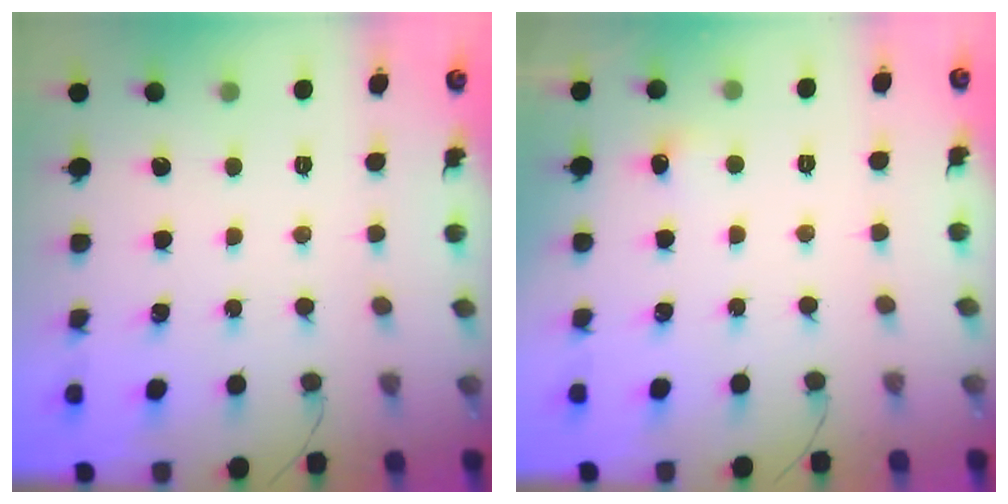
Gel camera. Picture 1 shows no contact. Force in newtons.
{"total": 3.8, "press": 3.6, "slide": 1.1}